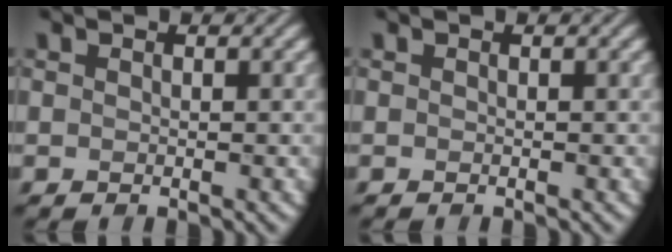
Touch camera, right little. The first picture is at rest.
{"total": 0.0}